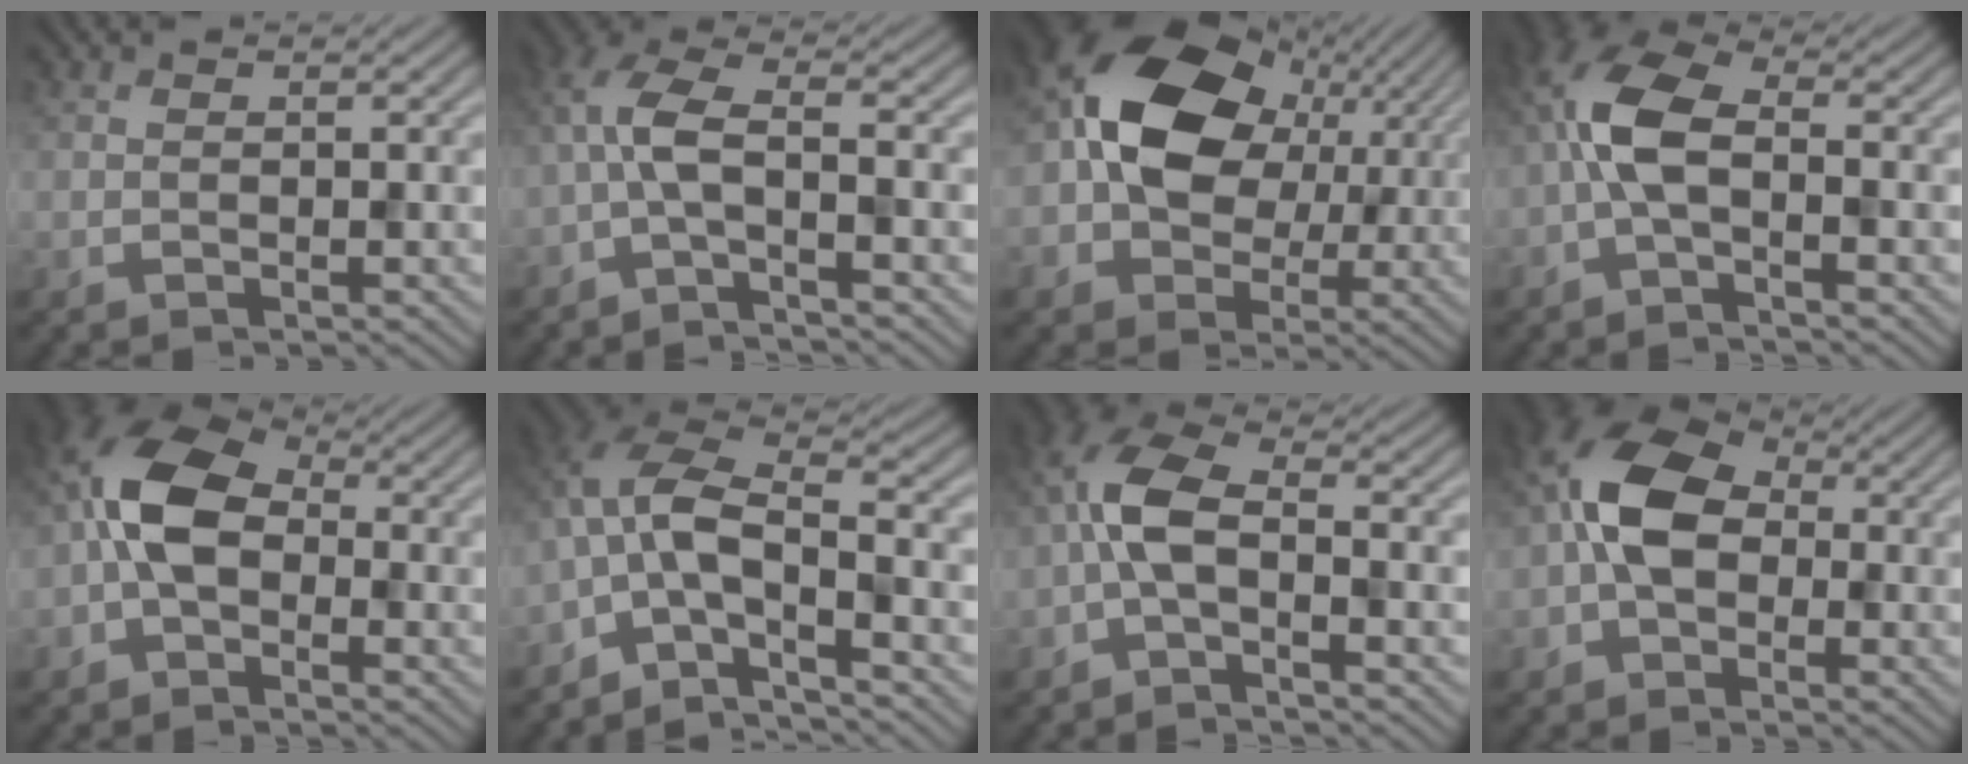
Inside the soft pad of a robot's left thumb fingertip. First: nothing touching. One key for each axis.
{"total": 4.9, "fx": -1.9, "fy": 1.4, "fz": 4.3, "tx": -0.100, "ty": 0.010, "tz": -0.052}
{"total": 14.5, "fx": 2.0, "fy": 10.7, "fz": 9.5, "tx": -0.181, "ty": 0.006, "tz": 0.030}
{"total": 6.6, "fx": -1.4, "fy": 3.0, "fz": 5.7, "tx": -0.131, "ty": 0.018, "tz": -0.041}
{"total": 8.3, "fx": -1.2, "fy": 5.2, "fz": 6.4, "tx": -0.138, "ty": 0.019, "tz": -0.043}
{"total": 7.8, "fx": -3.8, "fy": 2.9, "fz": 6.2, "tx": -0.121, "ty": 0.015, "tz": -0.092}
{"total": 6.1, "fx": -1.9, "fy": 2.7, "fz": 5.1, "tx": -0.114, "ty": 0.016, "tz": -0.050}
{"total": 8.8, "fx": -0.7, "fy": 5.9, "fz": 6.6, "tx": -0.151, "ty": 0.019, "tz": -0.033}